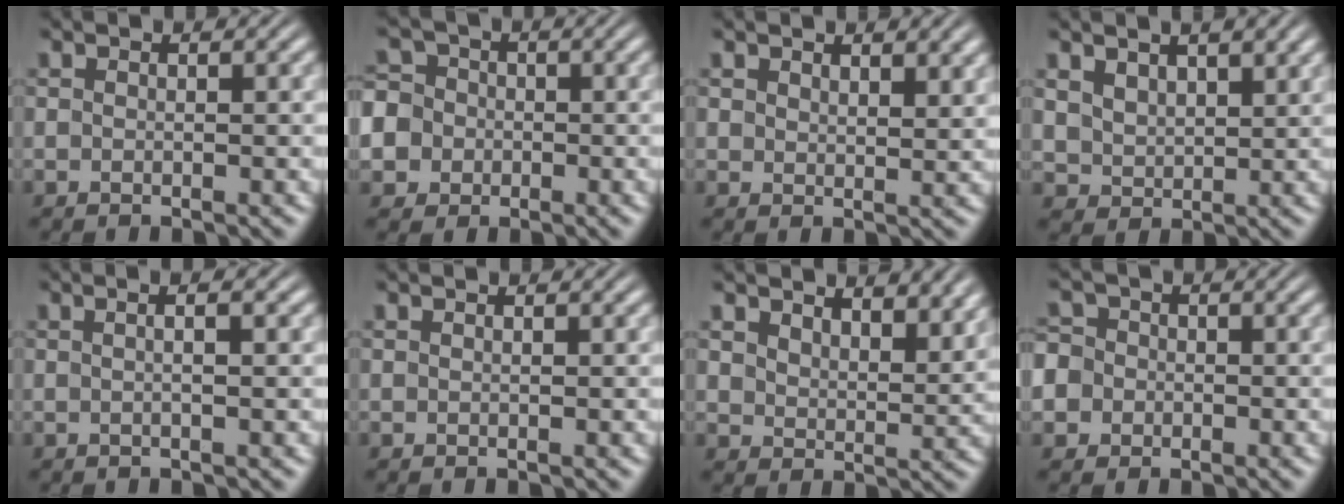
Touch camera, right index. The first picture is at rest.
{"total": 8.8, "force": [-1.2, 8.2, 3.2], "torque": [-0.084, -0.032, -0.021]}
{"total": 1.7, "force": [1.6, 0.1, 0.3], "torque": [0.000, -0.007, 0.034]}
{"total": 3.0, "force": [2.1, 1.9, 0.9], "torque": [-0.024, -0.009, 0.049]}
{"total": 1.7, "force": [0.0, 0.0, 1.7], "torque": [-0.025, 0.005, -0.002]}
{"total": 0.0}
{"total": 3.9, "force": [3.5, 1.2, 1.2], "torque": [-0.021, -0.010, 0.066]}
{"total": 5.9, "force": [-0.9, 5.5, 1.9], "torque": [-0.058, -0.019, -0.020]}